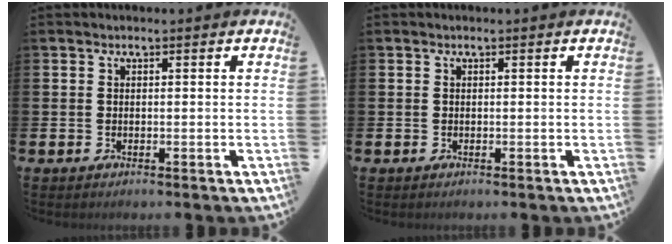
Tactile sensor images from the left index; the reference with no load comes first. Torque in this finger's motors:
{"motor_torque": [0.00, 0.00, 0.00, 0.00]}